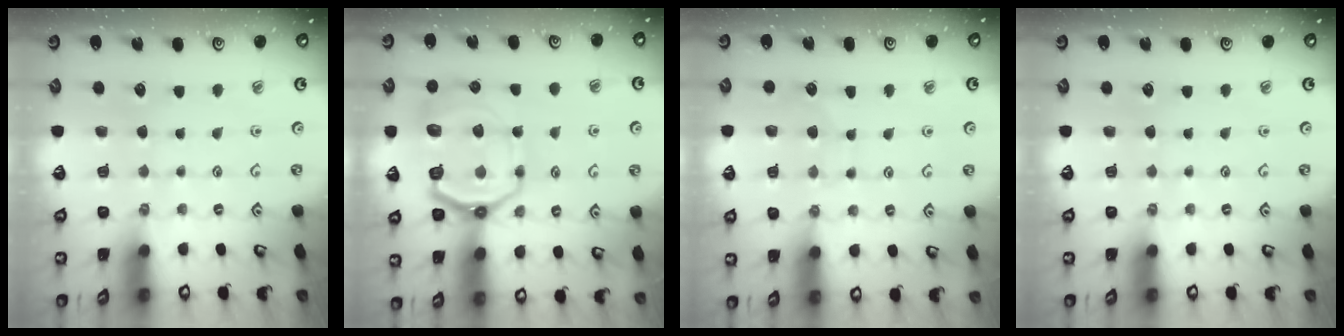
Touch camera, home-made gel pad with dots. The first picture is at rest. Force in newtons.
{"total": 14.4, "press": 14.1, "slide": 3.0}
{"total": 6.2, "press": 6.2, "slide": 0.5}
{"total": 0.0}